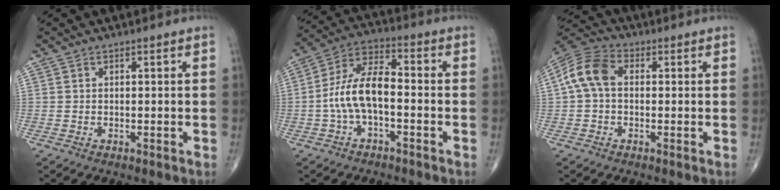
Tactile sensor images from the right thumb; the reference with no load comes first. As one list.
[{"total": 10.3, "force": [-2.0, 4.7, 8.9], "torque": [-0.176, 0.043, -0.045]}, {"total": 8.3, "force": [0.6, 5.7, 6.1], "torque": [-0.124, 0.027, 0.000]}]